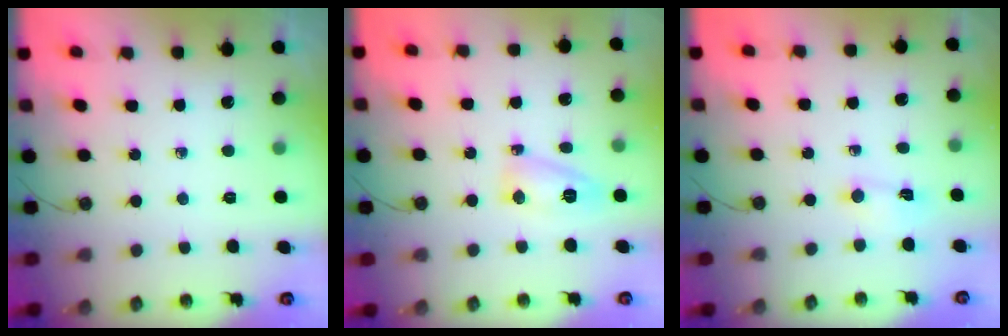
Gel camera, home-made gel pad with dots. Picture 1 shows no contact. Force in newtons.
{"total": 6.7, "press": 6.6, "slide": 0.8}
{"total": 2.0, "press": 2.0, "slide": 0.3}